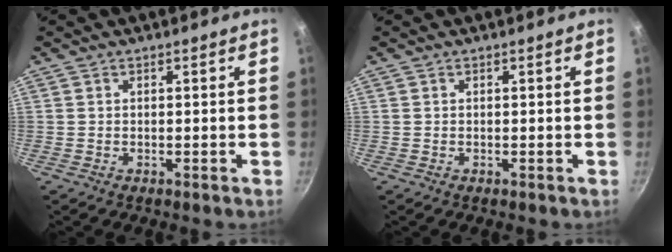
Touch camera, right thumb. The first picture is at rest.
{"total": 0.0}